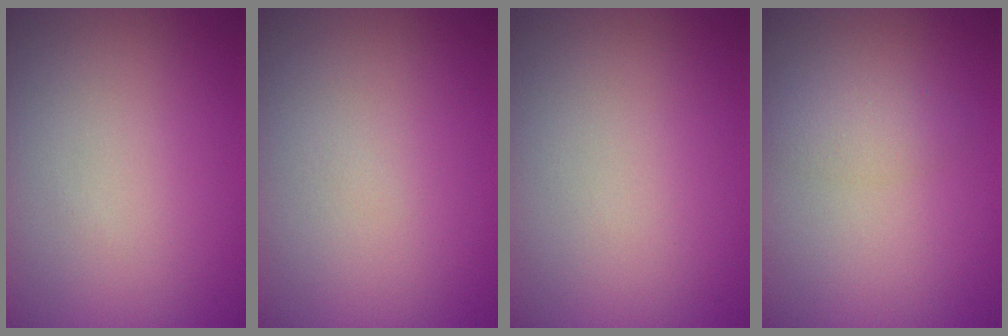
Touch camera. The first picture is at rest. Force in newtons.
{"total": 0.0}
{"total": 0.0}
{"total": 1.8, "press": 1.8, "slide": 0.2}